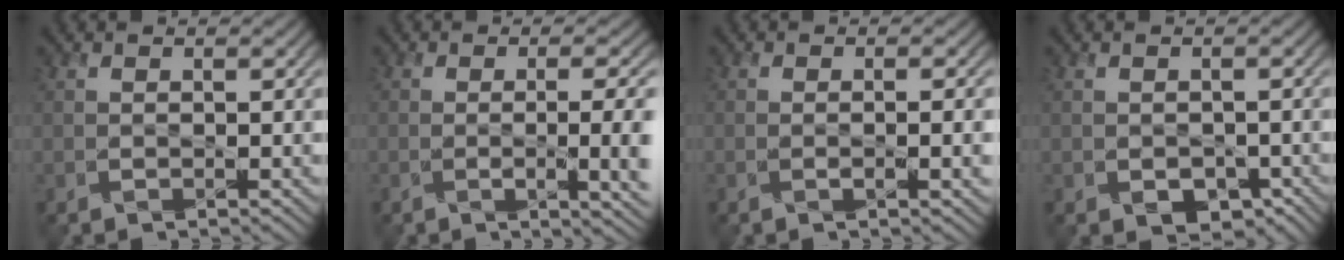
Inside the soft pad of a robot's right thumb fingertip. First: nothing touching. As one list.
[{"total": 7.4, "force": [-1.0, 2.5, 6.9], "torque": [-0.074, -0.002, -0.013]}, {"total": 2.6, "force": [-0.5, 0.4, 2.5], "torque": [-0.037, 0.004, -0.011]}, {"total": 2.5, "force": [-1.2, 1.8, 1.3], "torque": [-0.024, -0.018, -0.014]}]